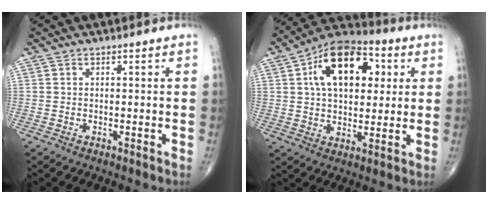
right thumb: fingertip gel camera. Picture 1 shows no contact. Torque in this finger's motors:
{"motor_torque": [1.00, 3.20, 0.77, 0.02, 0.14]}